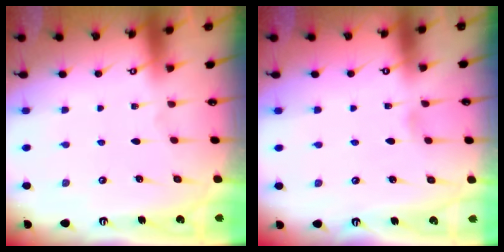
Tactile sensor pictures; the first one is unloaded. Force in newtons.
{"total": 2.6, "press": 2.6, "slide": 0.3}